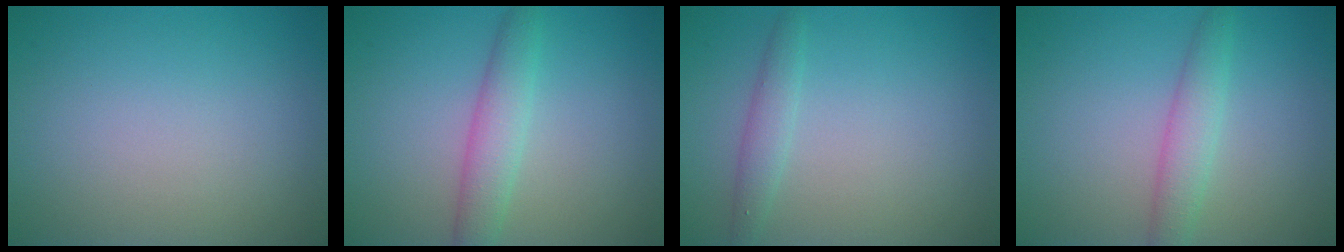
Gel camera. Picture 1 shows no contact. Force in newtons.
{"total": 3.0, "press": 3.0, "slide": 0.1}
{"total": 1.6, "press": 1.6, "slide": 0.0}
{"total": 2.6, "press": 2.6, "slide": 0.0}